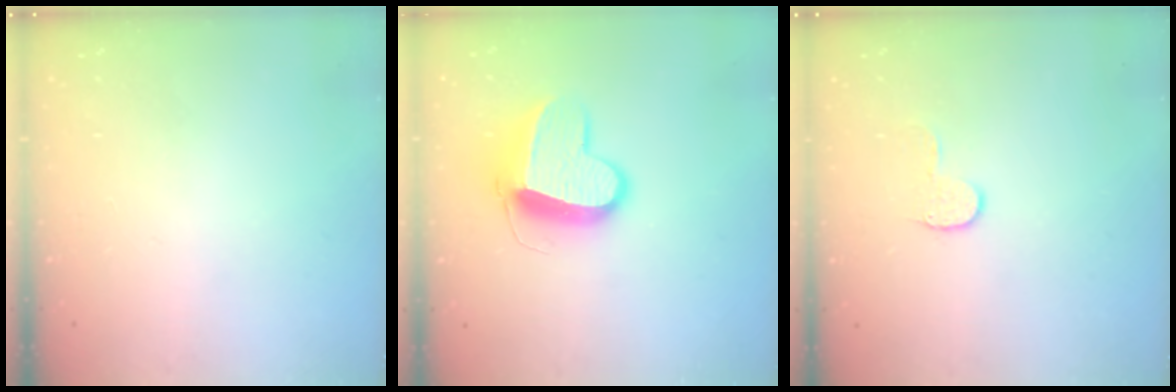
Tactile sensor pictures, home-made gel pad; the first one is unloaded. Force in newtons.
{"total": 13.4, "press": 13.3, "slide": 1.3}
{"total": 4.6, "press": 4.6, "slide": 0.5}